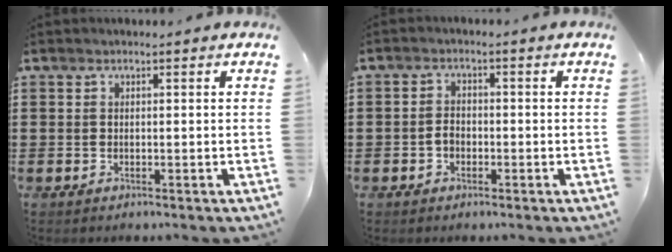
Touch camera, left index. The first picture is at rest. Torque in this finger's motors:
{"motor_torque": [0.12, 0.13, 0.09, 0.01]}